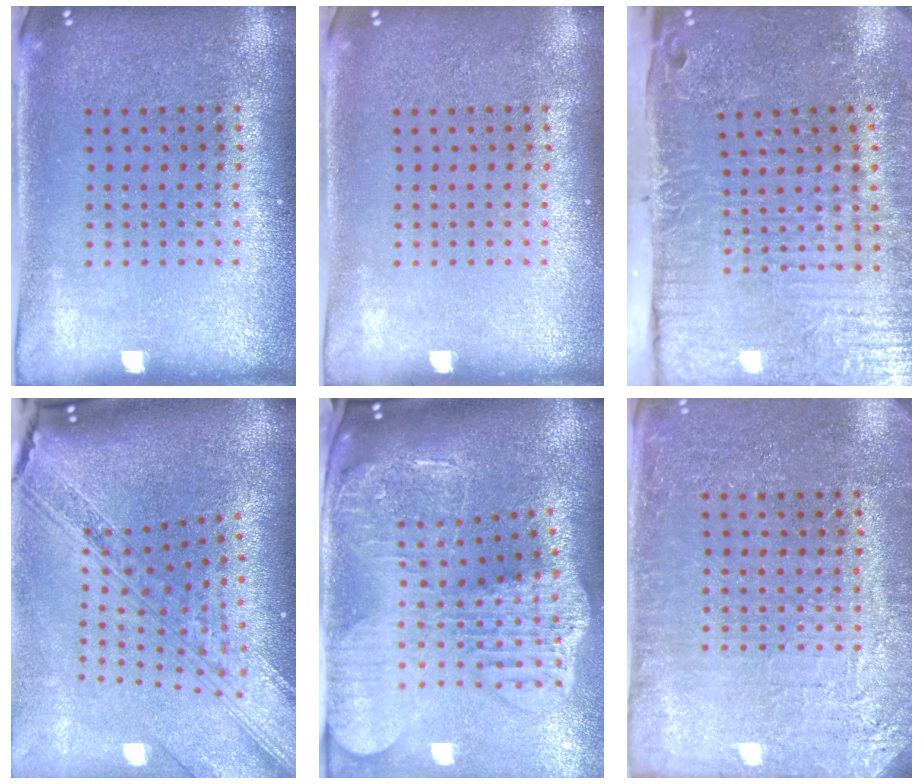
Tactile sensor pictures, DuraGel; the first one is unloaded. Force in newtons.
{"total": 0.0}
{"total": 5.2, "press": 4.3, "slide": 3.0}
{"total": 4.0, "press": 3.0, "slide": 2.8}
{"total": 4.2, "press": 3.2, "slide": 2.8}
{"total": 2.8, "press": 2.8, "slide": 0.4}